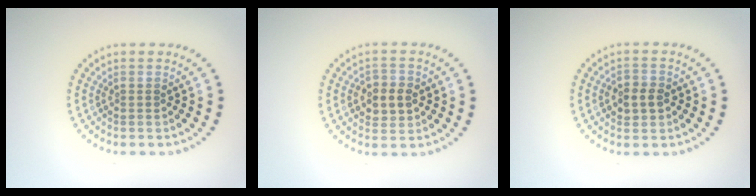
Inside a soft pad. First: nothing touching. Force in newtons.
{"total": 2.8, "press": 2.8, "slide": 0.4}
{"total": 2.4, "press": 2.4, "slide": 0.4}